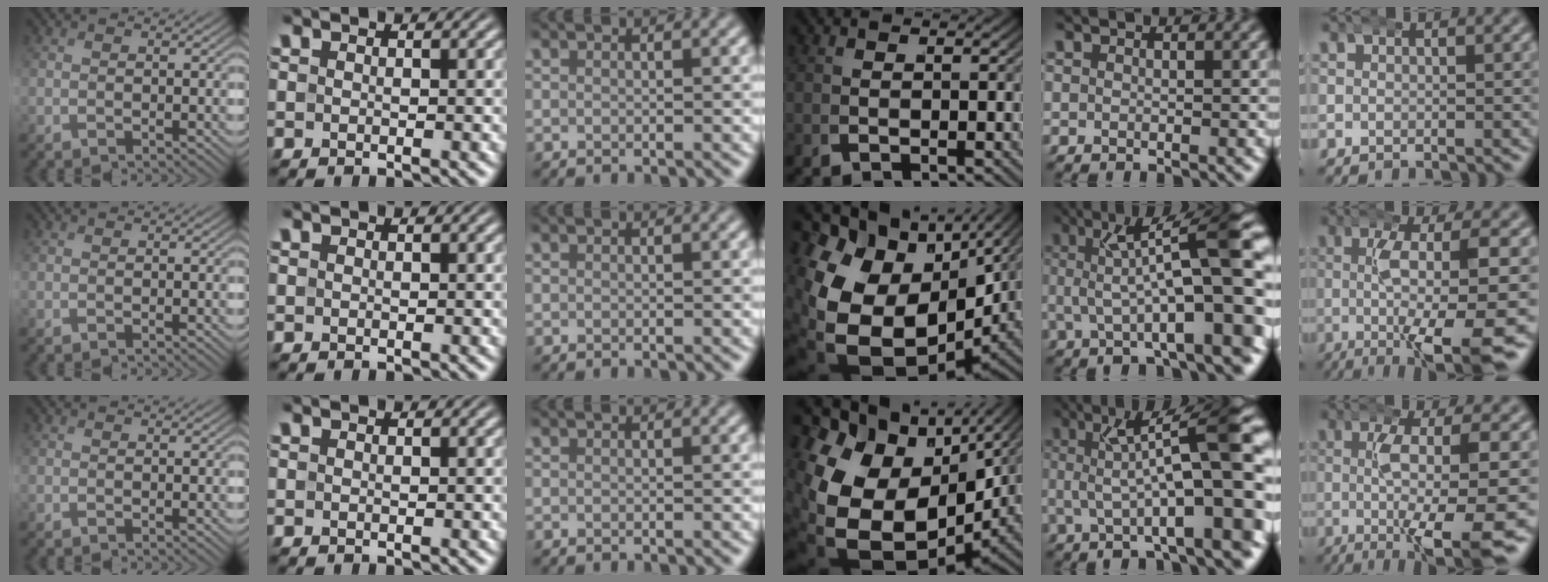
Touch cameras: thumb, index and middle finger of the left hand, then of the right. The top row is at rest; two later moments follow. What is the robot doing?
{"motion": "wrap", "object": "aluminum foil"}